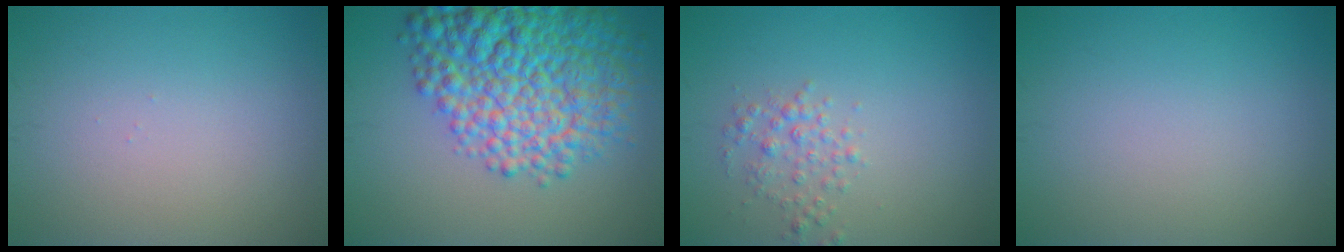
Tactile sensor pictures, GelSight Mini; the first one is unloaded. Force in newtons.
{"total": 11.3, "press": 11.2, "slide": 0.4}
{"total": 1.9, "press": 1.9, "slide": 0.0}
{"total": 0.0}